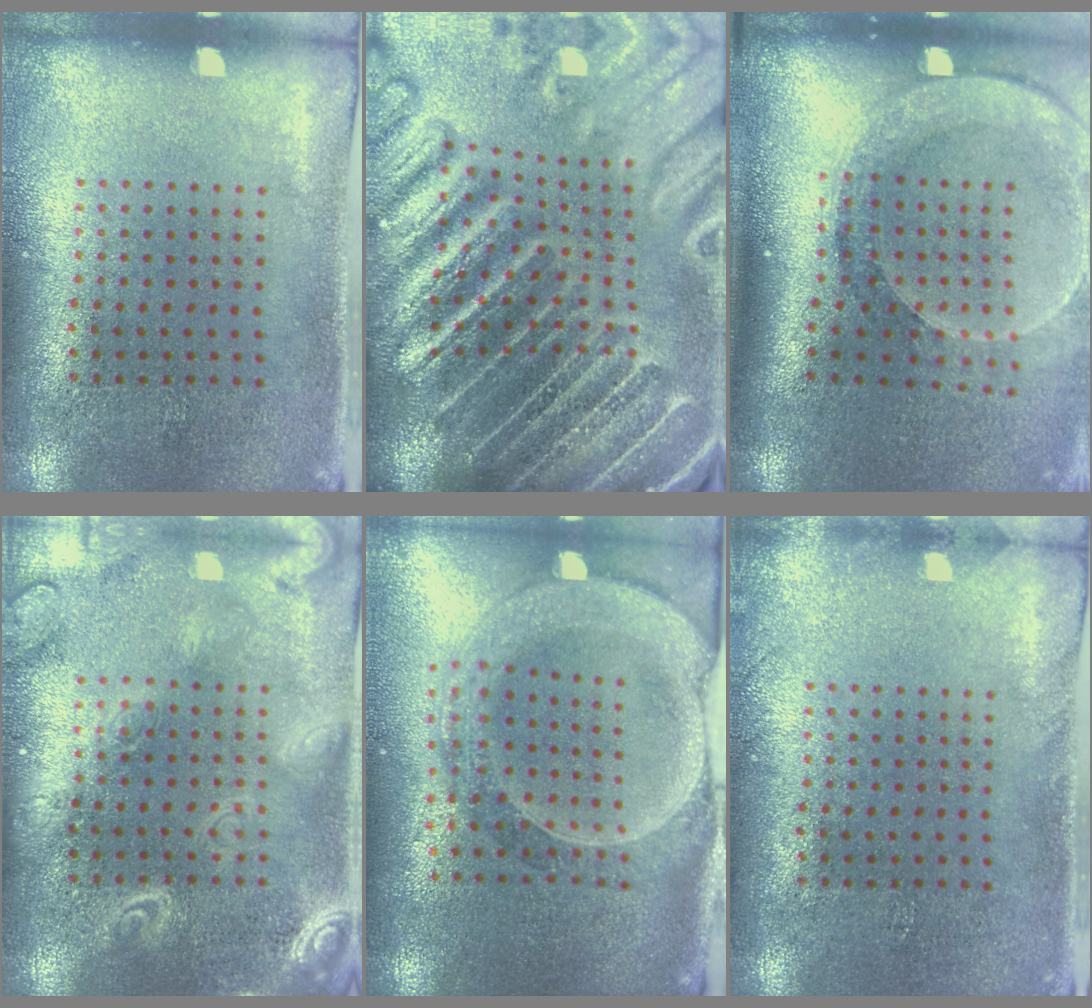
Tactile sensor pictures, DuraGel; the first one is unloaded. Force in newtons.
{"total": 5.4, "press": 4.8, "slide": 2.7}
{"total": 2.6, "press": 2.0, "slide": 1.7}
{"total": 3.0, "press": 3.0, "slide": 0.3}
{"total": 2.7, "press": 2.4, "slide": 1.2}
{"total": 0.9, "press": 0.8, "slide": 0.2}